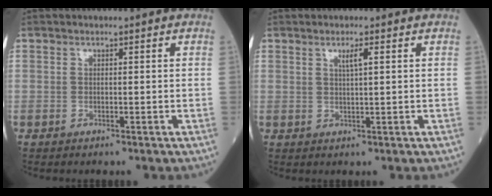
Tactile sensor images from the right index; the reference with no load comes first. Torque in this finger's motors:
{"motor_torque": [0.11, 0.16, 0.02, 0.04]}